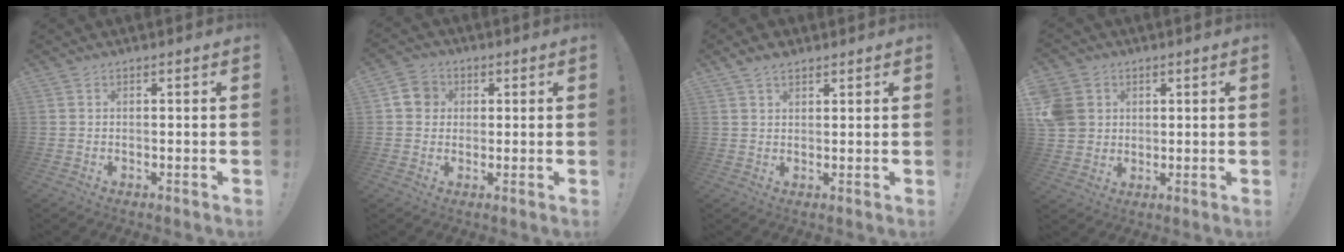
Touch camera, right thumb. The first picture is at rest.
{"total": 6.7, "force": [1.5, 6.0, 2.8], "torque": [-0.040, 0.008, 0.032]}
{"total": 3.4, "force": [2.5, 1.8, 1.4], "torque": [-0.017, -0.010, 0.045]}
{"total": 8.7, "force": [2.2, 7.8, 3.1], "torque": [-0.074, -0.002, 0.046]}